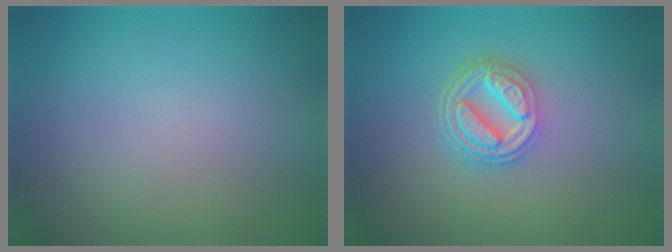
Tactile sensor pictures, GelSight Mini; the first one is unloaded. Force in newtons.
{"total": 5.1, "press": 3.8, "slide": 3.4}